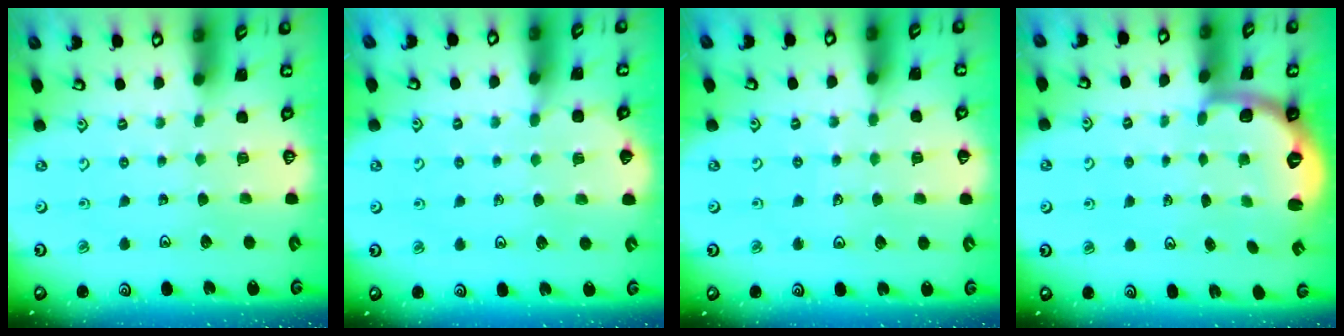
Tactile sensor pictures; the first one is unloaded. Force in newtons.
{"total": 5.9, "press": 5.8, "slide": 0.7}
{"total": 4.3, "press": 4.3, "slide": 0.7}
{"total": 2.7, "press": 1.6, "slide": 2.2}